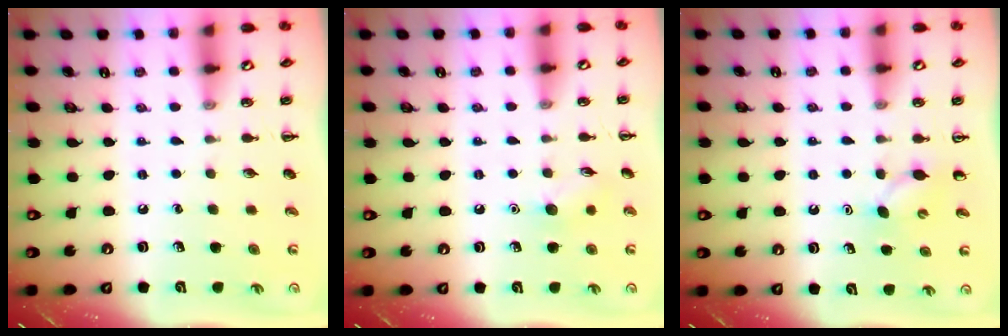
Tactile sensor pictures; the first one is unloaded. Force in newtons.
{"total": 6.2, "press": 6.1, "slide": 1.2}
{"total": 4.0, "press": 3.8, "slide": 1.1}